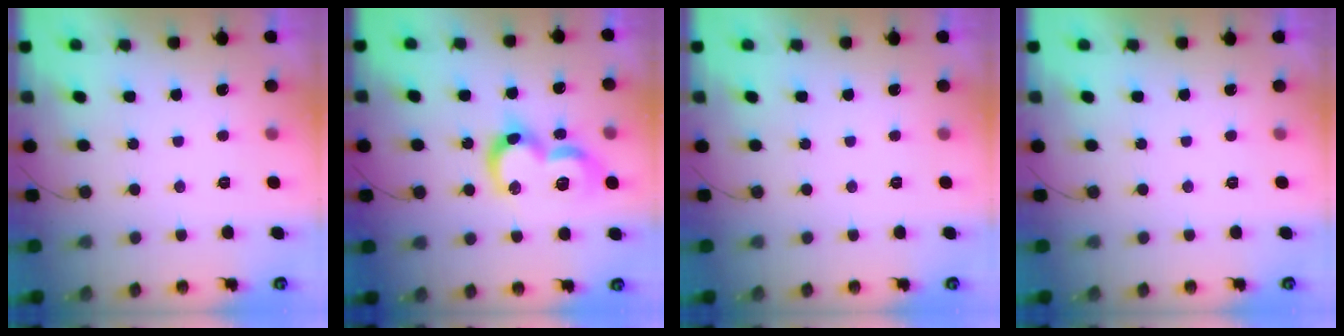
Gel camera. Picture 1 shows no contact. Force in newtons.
{"total": 15.1, "press": 15.1, "slide": 1.0}
{"total": 0.0}
{"total": 1.8, "press": 1.8, "slide": 0.0}